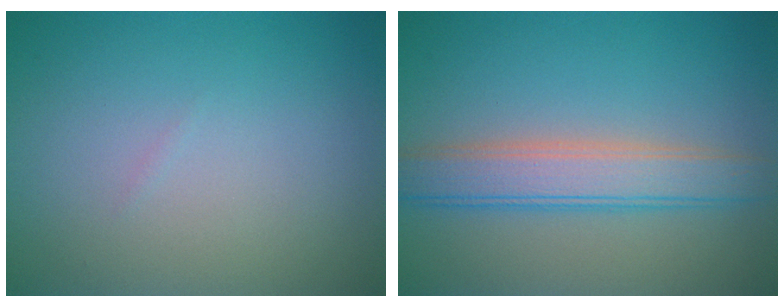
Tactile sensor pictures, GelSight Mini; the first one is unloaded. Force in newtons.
{"total": 4.7, "press": 4.7, "slide": 0.2}